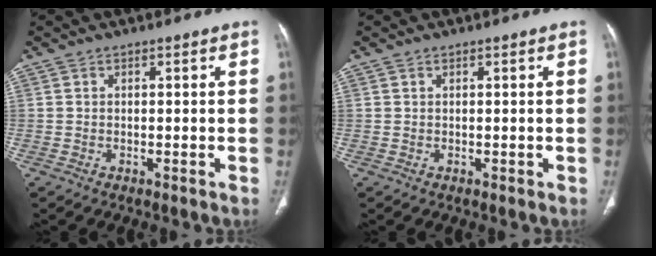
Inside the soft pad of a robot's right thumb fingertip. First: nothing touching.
{"total": 0.0}